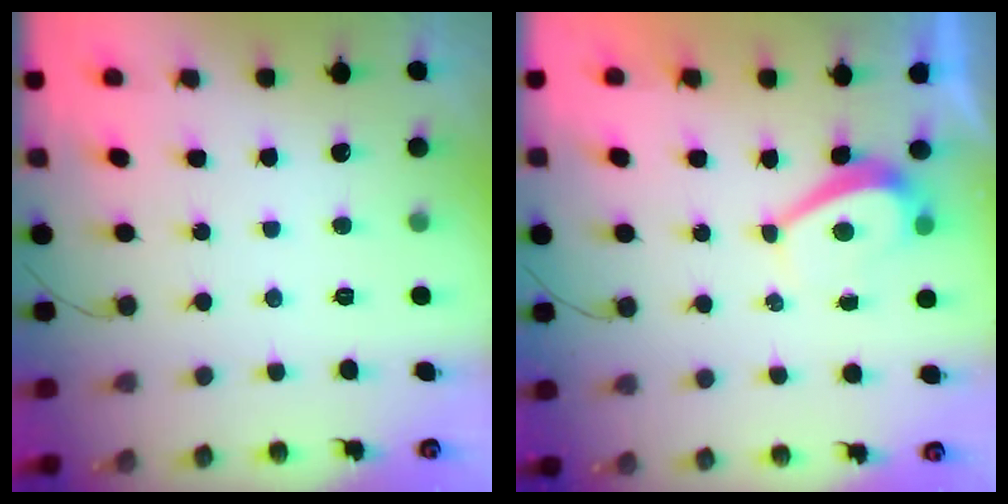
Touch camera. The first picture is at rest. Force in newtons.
{"total": 2.7, "press": 2.6, "slide": 0.7}